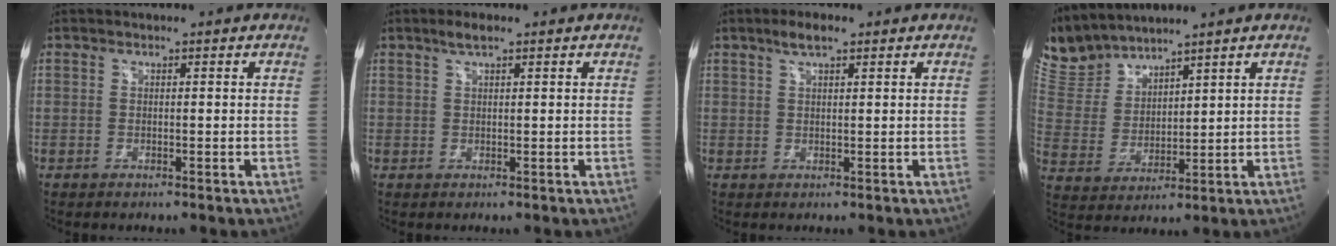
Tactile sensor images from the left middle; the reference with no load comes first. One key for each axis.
{"total": 2.1, "fx": 1.4, "fy": 0.5, "fz": 1.4, "tx": -0.032, "ty": 0.007, "tz": 0.027}
{"total": 3.1, "fx": 2.1, "fy": 0.8, "fz": 2.2, "tx": -0.046, "ty": 0.007, "tz": 0.039}
{"total": 8.0, "fx": 7.9, "fy": 1.4, "fz": 0.7, "tx": -0.037, "ty": 0.014, "tz": 0.181}